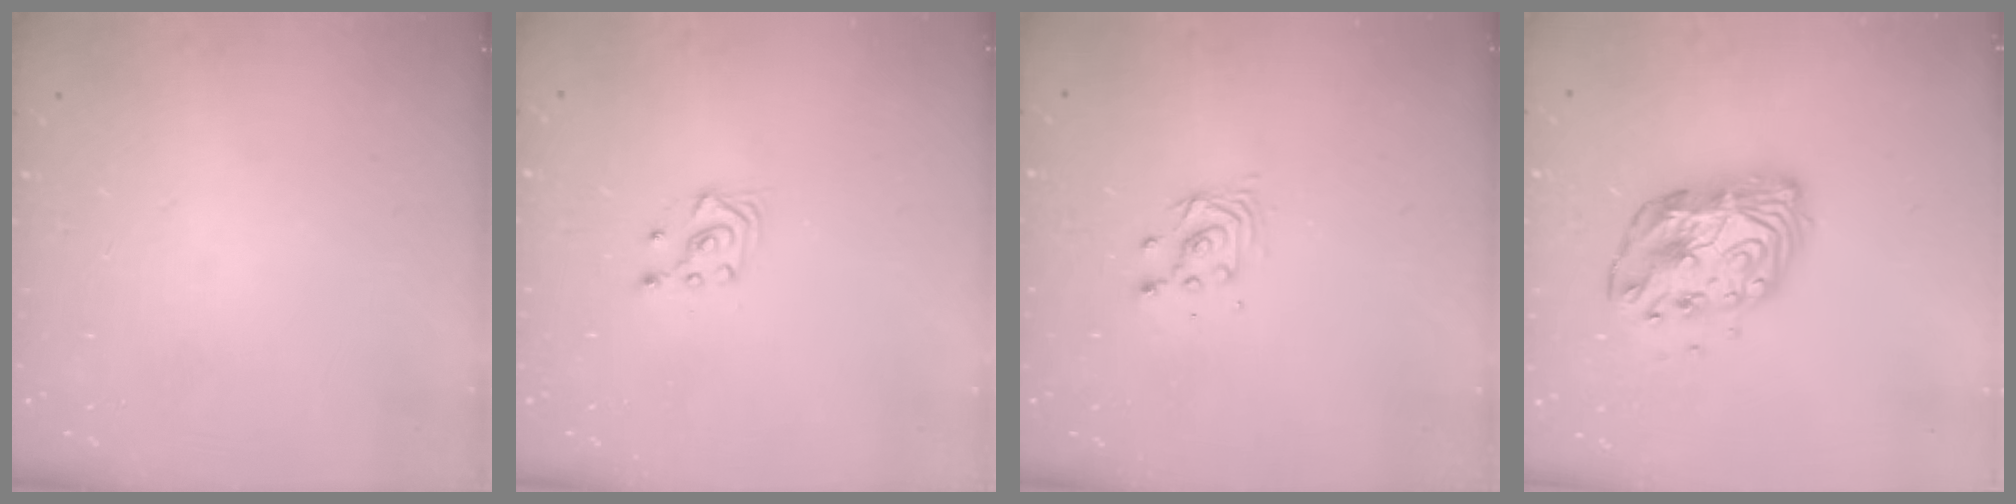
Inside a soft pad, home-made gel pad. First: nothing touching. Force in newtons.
{"total": 3.4, "press": 3.3, "slide": 0.9}
{"total": 3.9, "press": 3.9, "slide": 0.3}
{"total": 11.9, "press": 11.9, "slide": 0.8}